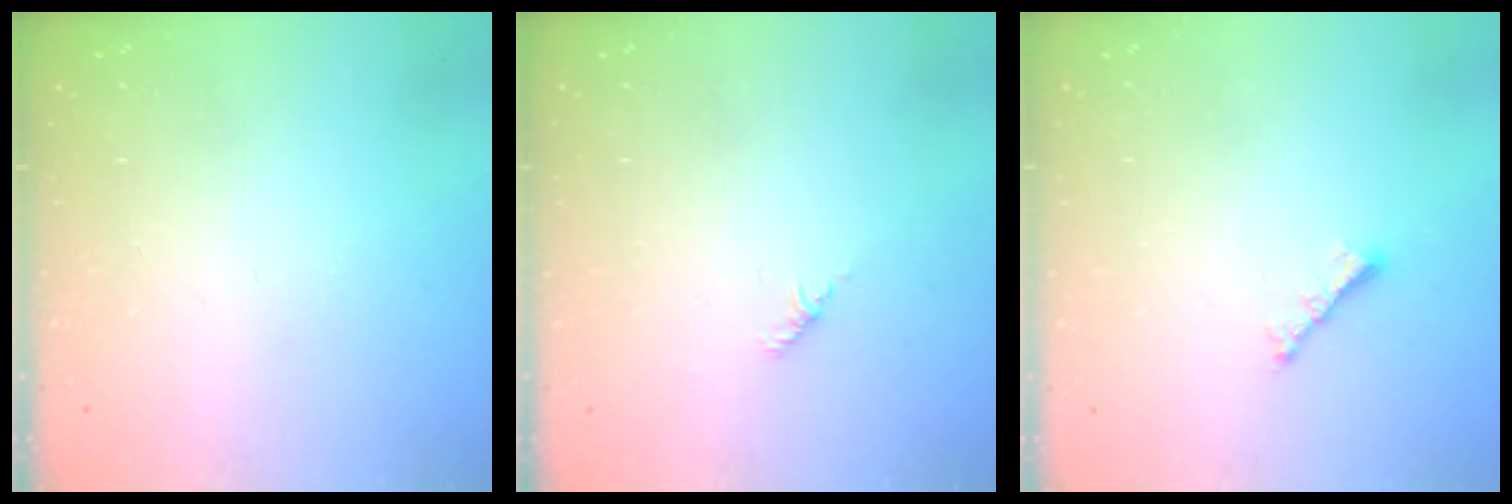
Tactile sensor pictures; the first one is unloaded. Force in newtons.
{"total": 1.8, "press": 1.7, "slide": 0.6}
{"total": 2.8, "press": 2.7, "slide": 0.6}